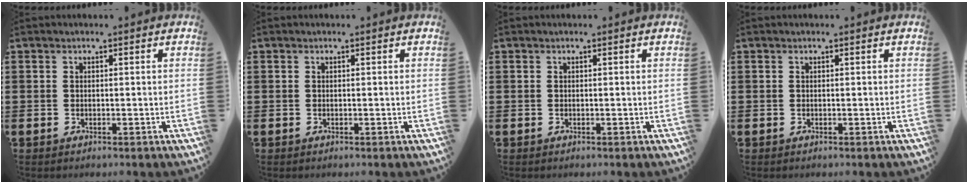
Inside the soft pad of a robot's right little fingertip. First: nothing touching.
{"total": 0.0}
{"total": 0.0}
{"total": 0.0}